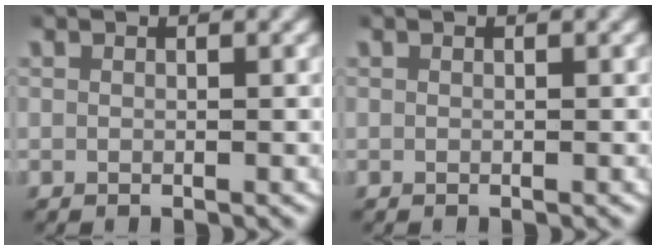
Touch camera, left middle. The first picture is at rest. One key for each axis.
{"total": 0.0}